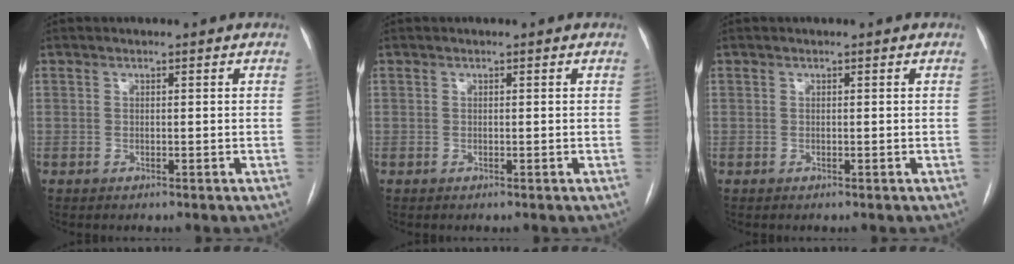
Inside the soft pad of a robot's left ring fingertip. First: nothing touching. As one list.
[{"total": 0.0}, {"total": 0.0}]